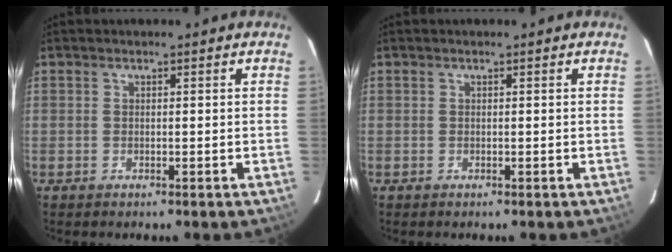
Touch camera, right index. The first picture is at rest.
{"total": 0.0}